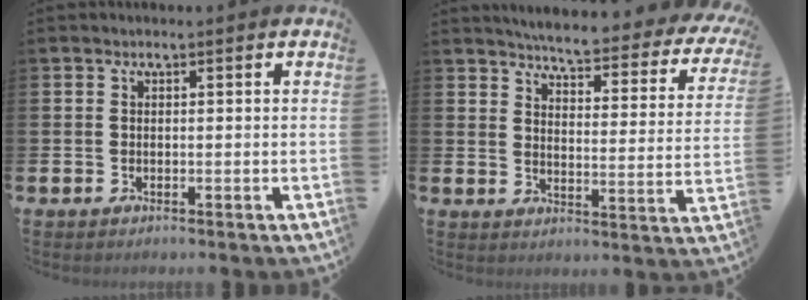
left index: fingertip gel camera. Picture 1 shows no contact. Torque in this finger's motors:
{"motor_torque": [1.09, -1.05, 0.39, 0.11]}